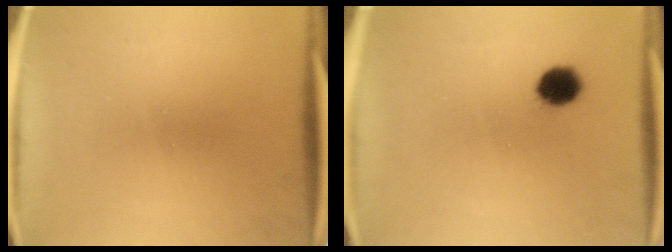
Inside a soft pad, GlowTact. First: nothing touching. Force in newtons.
{"total": 5.7}